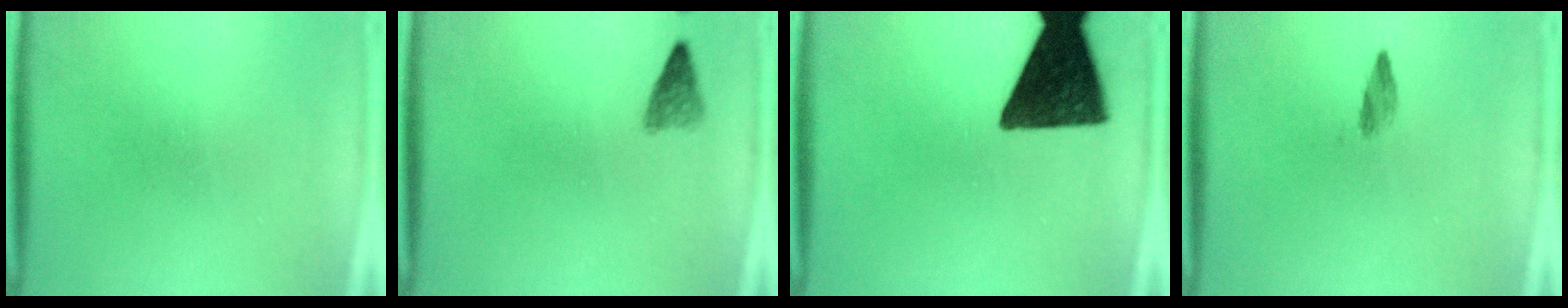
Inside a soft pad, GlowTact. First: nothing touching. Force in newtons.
{"total": 1.9}
{"total": 15.1}
{"total": 1.4}